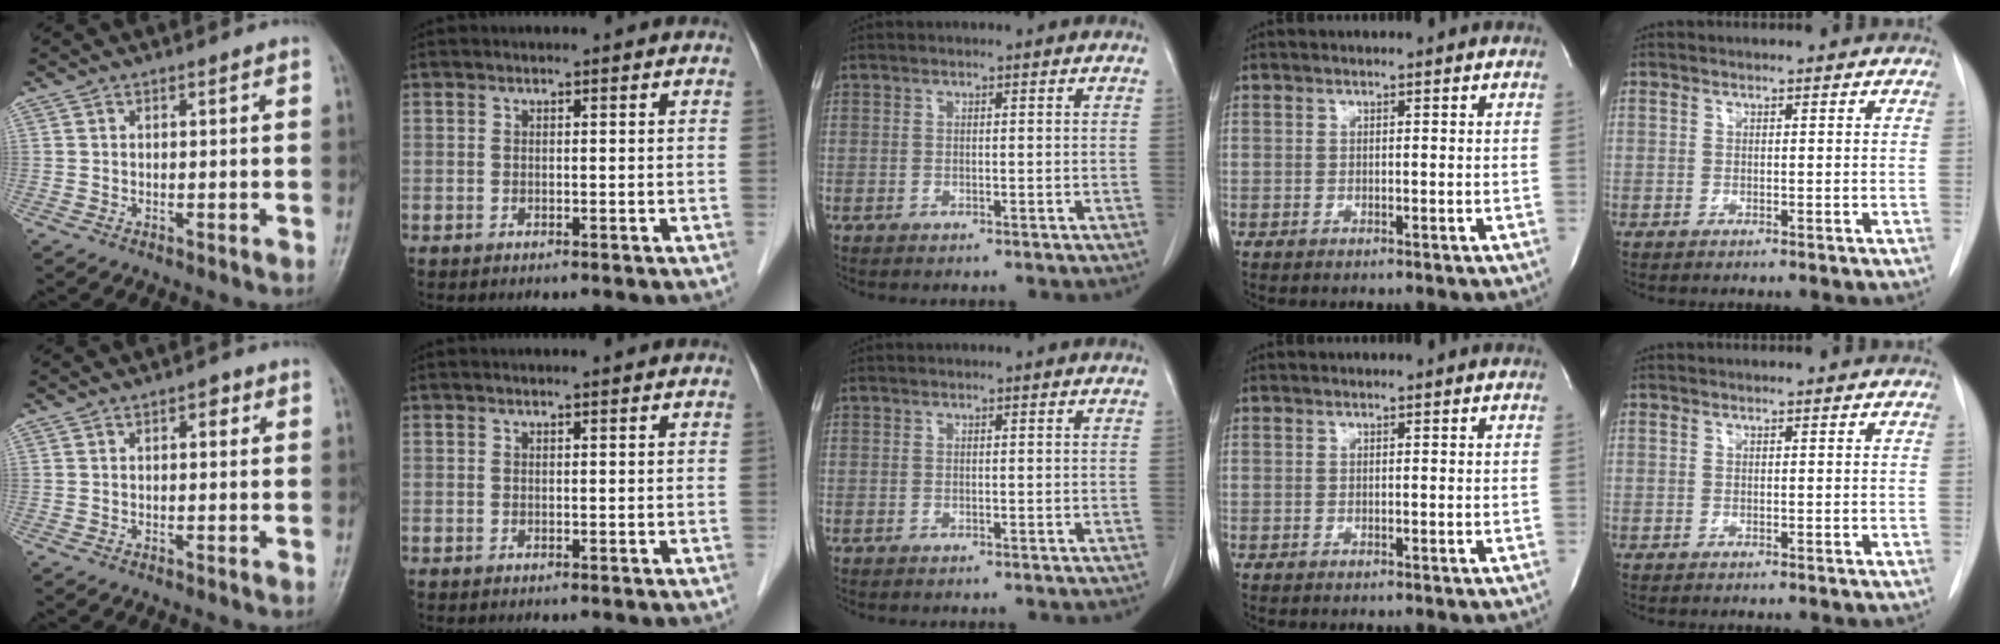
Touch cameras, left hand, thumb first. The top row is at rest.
{"thumb": {"total": 1.9, "force": [0.7, 1.0, 1.4], "torque": [-0.012, 0.003, 0.007]}, "index": {"total": 0.9, "force": [0.7, 0.0, 0.4], "torque": [-0.008, 0.005, 0.013]}}